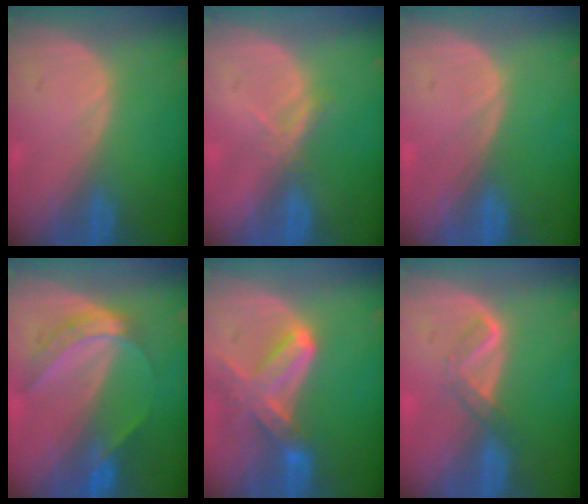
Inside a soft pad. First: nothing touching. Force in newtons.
{"total": 2.1, "press": 1.9, "slide": 0.9}
{"total": 0.0}
{"total": 6.3, "press": 5.2, "slide": 3.4}
{"total": 7.2, "press": 6.6, "slide": 2.9}
{"total": 2.8, "press": 2.7, "slide": 0.7}